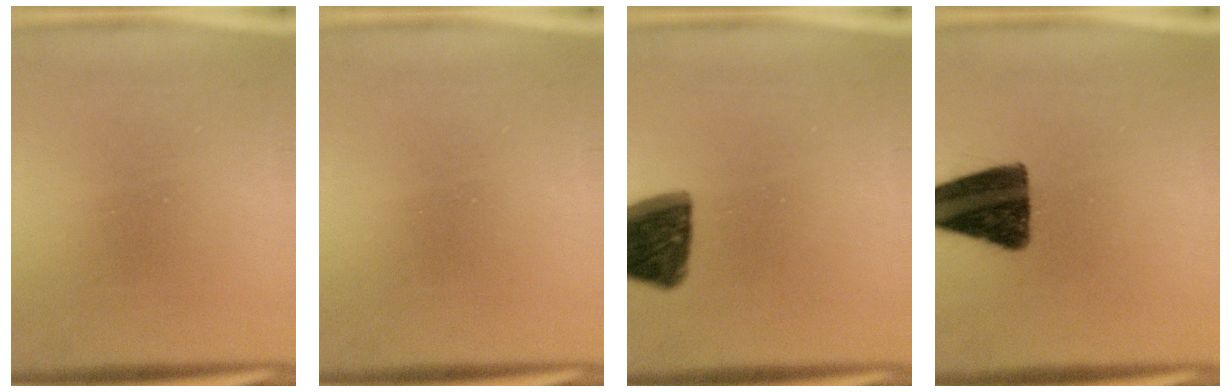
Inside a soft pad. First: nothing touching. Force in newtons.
{"total": 0.0}
{"total": 12.8}
{"total": 13.8}